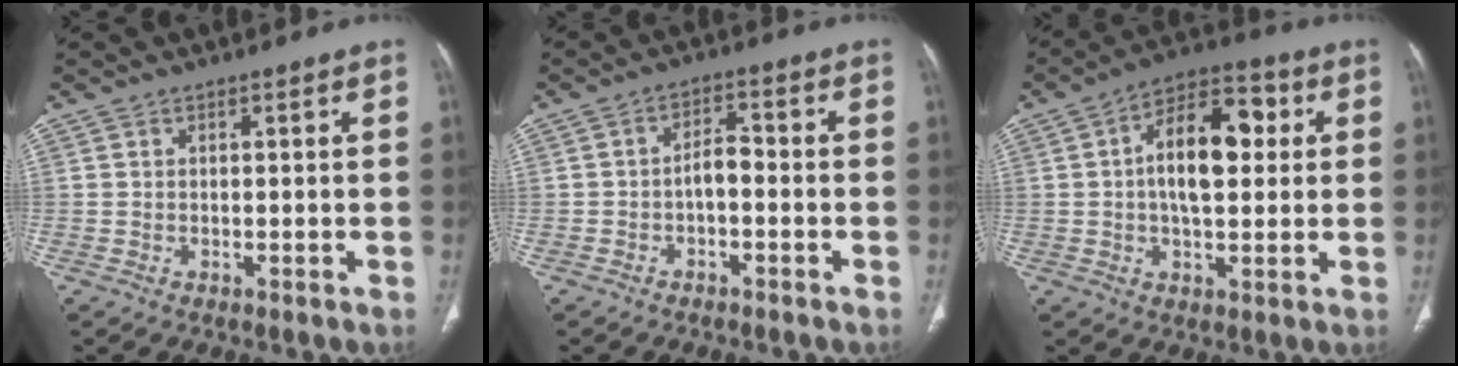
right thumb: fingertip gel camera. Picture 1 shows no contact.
{"total": 3.7, "force": [-1.2, 1.9, 2.9], "torque": [-0.041, 0.025, -0.025]}
{"total": 13.7, "force": [2.0, 7.2, 11.5], "torque": [-0.166, 0.018, 0.024]}